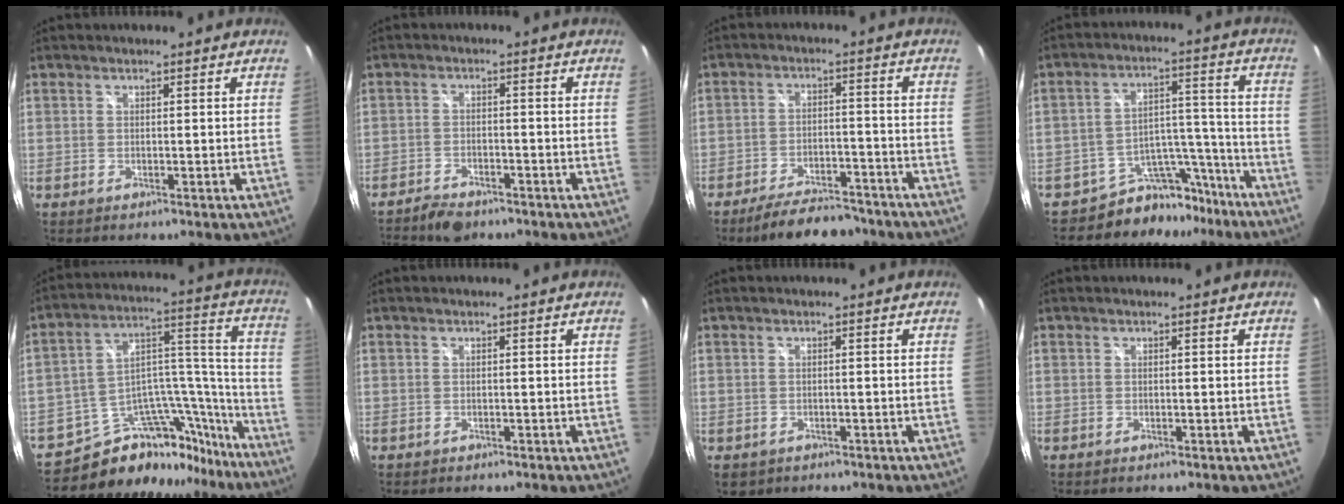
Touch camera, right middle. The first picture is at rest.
{"total": 7.2, "force": [-6.1, 2.5, 2.9], "torque": [-0.085, -0.011, -0.102]}
{"total": 11.4, "force": [-9.6, 3.8, 4.9], "torque": [-0.103, 0.008, -0.135]}
{"total": 10.7, "force": [-9.5, 4.9, 1.0], "torque": [-0.009, 0.056, -0.138]}
{"total": 19.9, "force": [-17.1, 9.0, 5.1], "torque": [-0.078, 0.083, -0.247]}
{"total": 0.0}
{"total": 2.5, "force": [-1.1, 1.9, 1.1], "torque": [-0.026, -0.007, -0.012]}
{"total": 0.0}